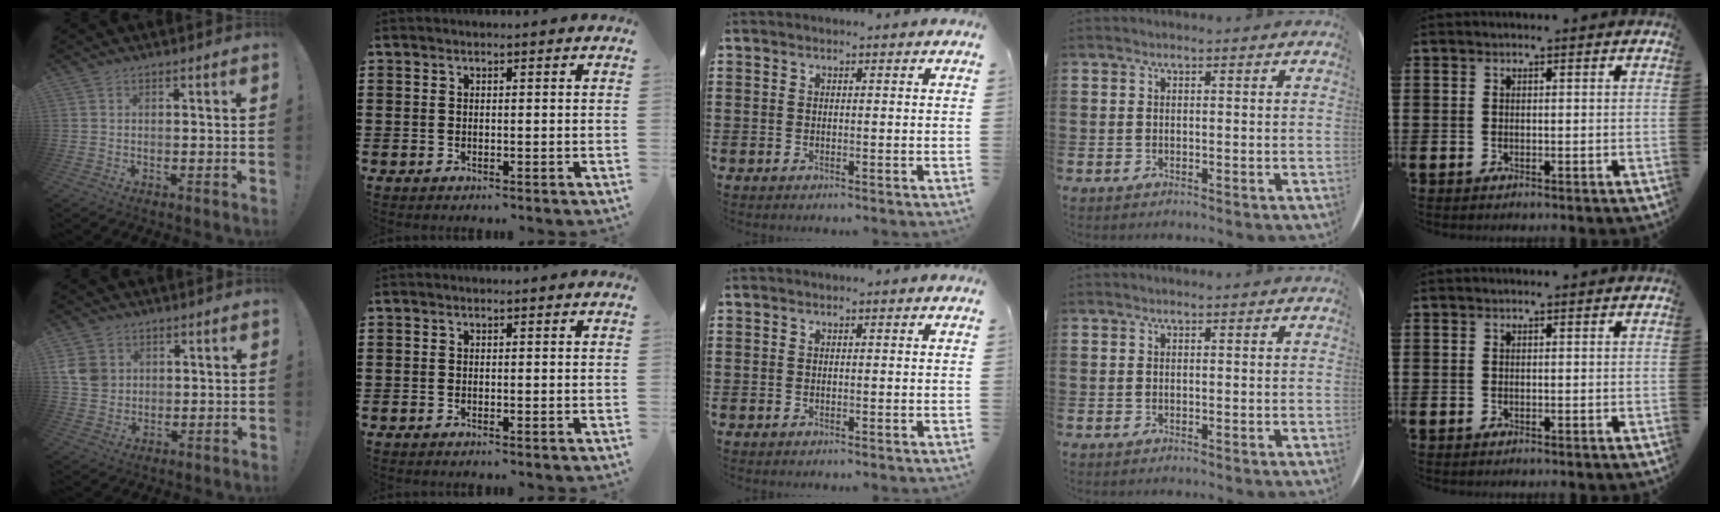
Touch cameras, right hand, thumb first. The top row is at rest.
{"thumb": {"total": 7.1, "force": [2.3, 6.2, 2.7], "torque": [-0.052, -0.010, 0.047]}}